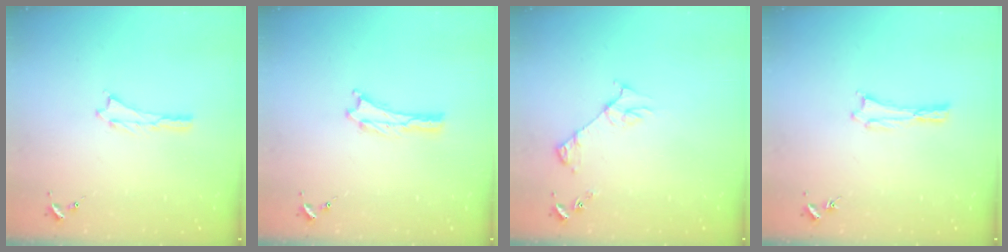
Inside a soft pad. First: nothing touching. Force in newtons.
{"total": 0.0}
{"total": 3.8, "press": 3.7, "slide": 0.4}
{"total": 0.0}